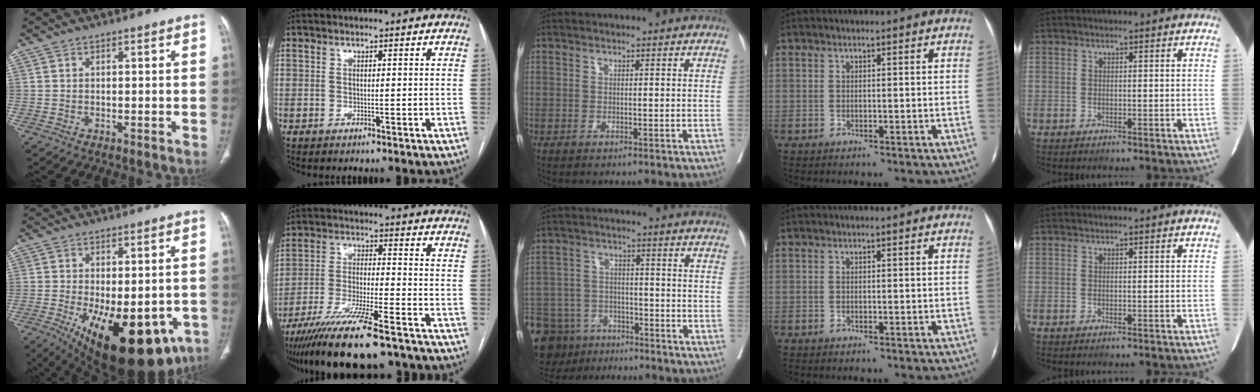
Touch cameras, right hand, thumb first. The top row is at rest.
{"thumb": {"total": 23.6, "force": [-9.6, 11.1, 18.5], "torque": [-0.221, -0.017, -0.116]}, "index": {"total": 17.5, "force": [-13.5, 2.0, 11.1], "torque": [-0.196, -0.045, -0.229]}, "middle": {"total": 14.1, "force": [-10.3, 8.5, 4.5], "torque": [-0.113, 0.004, -0.163]}}